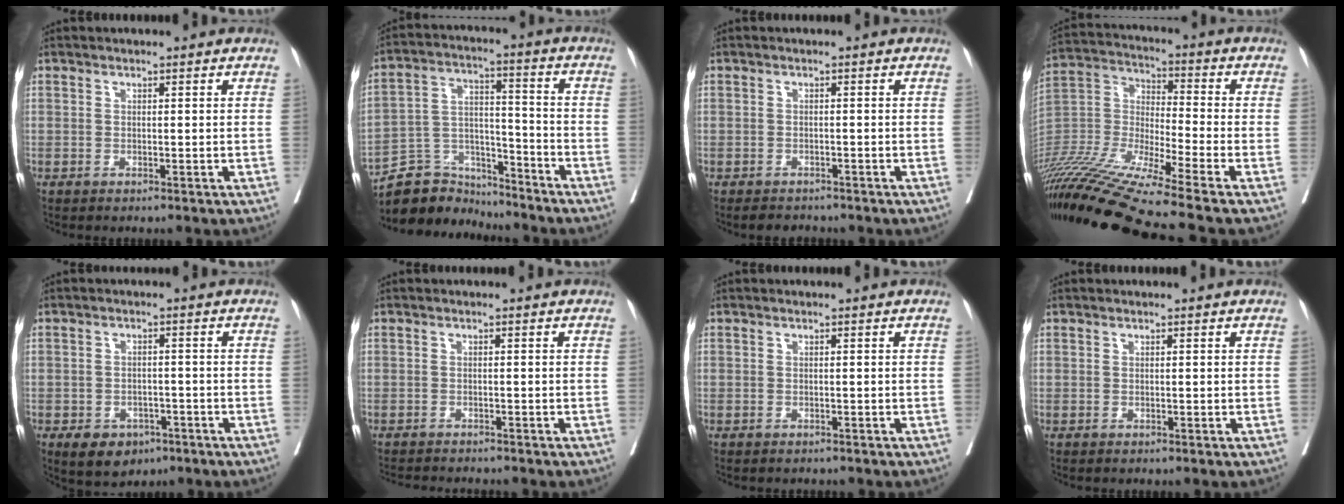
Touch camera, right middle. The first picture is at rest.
{"total": 10.1, "force": [-9.6, 3.3, 0.0], "torque": [-0.002, 0.043, -0.177]}
{"total": 2.6, "force": [-2.4, 1.0, 0.4], "torque": [-0.006, -0.003, -0.035]}
{"total": 21.5, "force": [-17.8, -1.9, 12.1], "torque": [-0.272, -0.037, -0.334]}
{"total": 6.0, "force": [-3.5, 4.0, 2.6], "torque": [-0.036, 0.002, -0.045]}
{"total": 5.8, "force": [-5.5, 0.6, 1.7], "torque": [-0.017, -0.009, -0.082]}
{"total": 1.5, "force": [-1.3, 0.5, 0.2], "torque": [-0.009, -0.002, -0.020]}
{"total": 0.0}